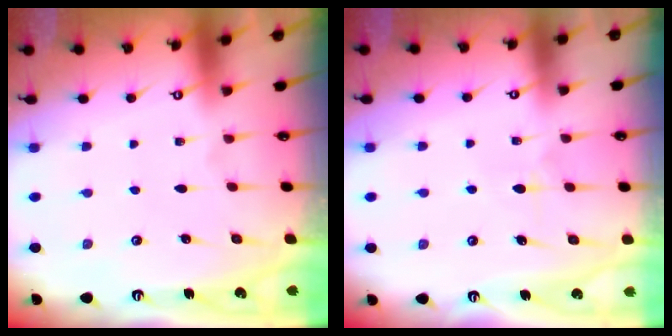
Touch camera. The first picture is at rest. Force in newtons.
{"total": 7.1, "press": 7.0, "slide": 0.8}